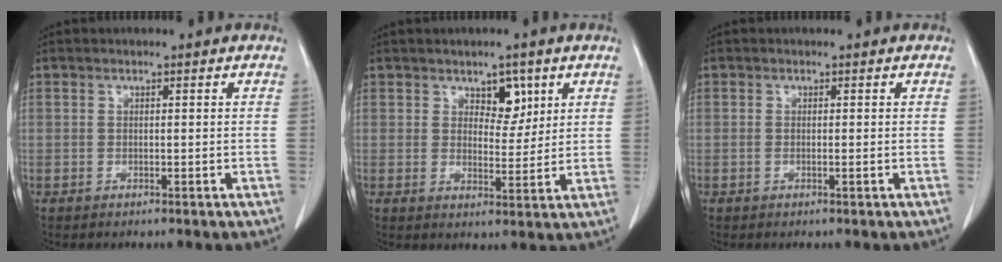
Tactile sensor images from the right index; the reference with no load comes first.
{"total": 4.4, "force": [2.4, 2.4, 2.8], "torque": [-0.032, 0.000, 0.038]}
{"total": 0.7, "force": [-0.1, 0.1, 0.7], "torque": [-0.015, -0.002, -0.001]}